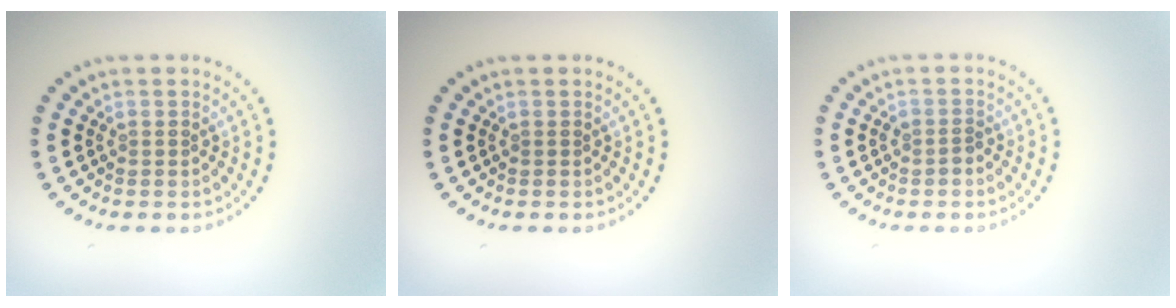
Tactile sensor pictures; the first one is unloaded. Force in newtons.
{"total": 0.0}
{"total": 0.6, "press": 0.6, "slide": 0.3}